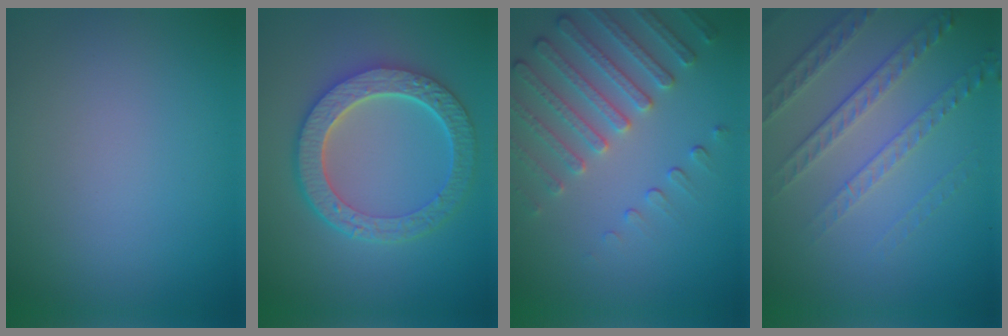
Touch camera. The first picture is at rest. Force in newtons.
{"total": 6.7, "press": 5.3, "slide": 4.2}
{"total": 4.7, "press": 4.0, "slide": 2.4}
{"total": 4.9, "press": 3.4, "slide": 3.6}